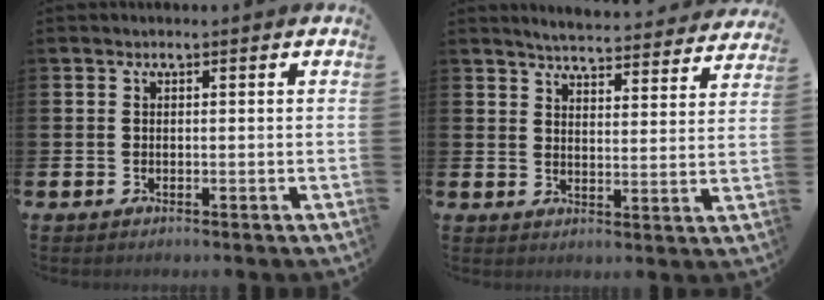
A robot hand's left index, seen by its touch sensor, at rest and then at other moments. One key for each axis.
{"total": 5.1, "fx": 5.1, "fy": 0.3, "fz": 0.8, "tx": -0.029, "ty": -0.037, "tz": 0.087}